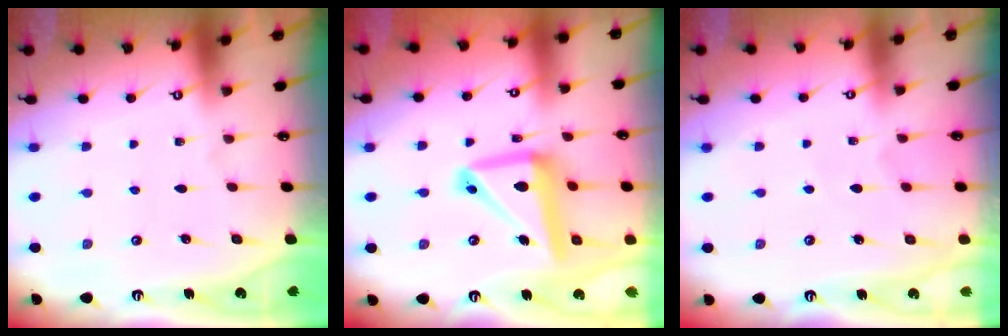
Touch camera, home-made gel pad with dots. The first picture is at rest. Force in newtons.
{"total": 14.5, "press": 14.3, "slide": 1.9}
{"total": 3.9, "press": 3.9, "slide": 0.2}